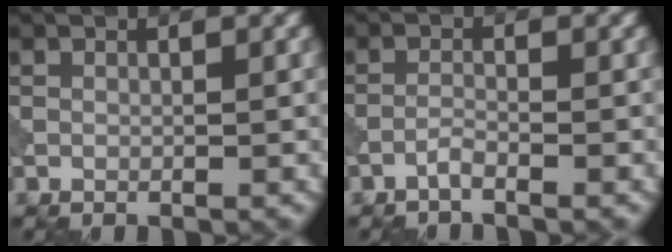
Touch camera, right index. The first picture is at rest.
{"total": 1.1, "force": [-0.9, 0.1, 0.6], "torque": [-0.012, 0.005, -0.023]}